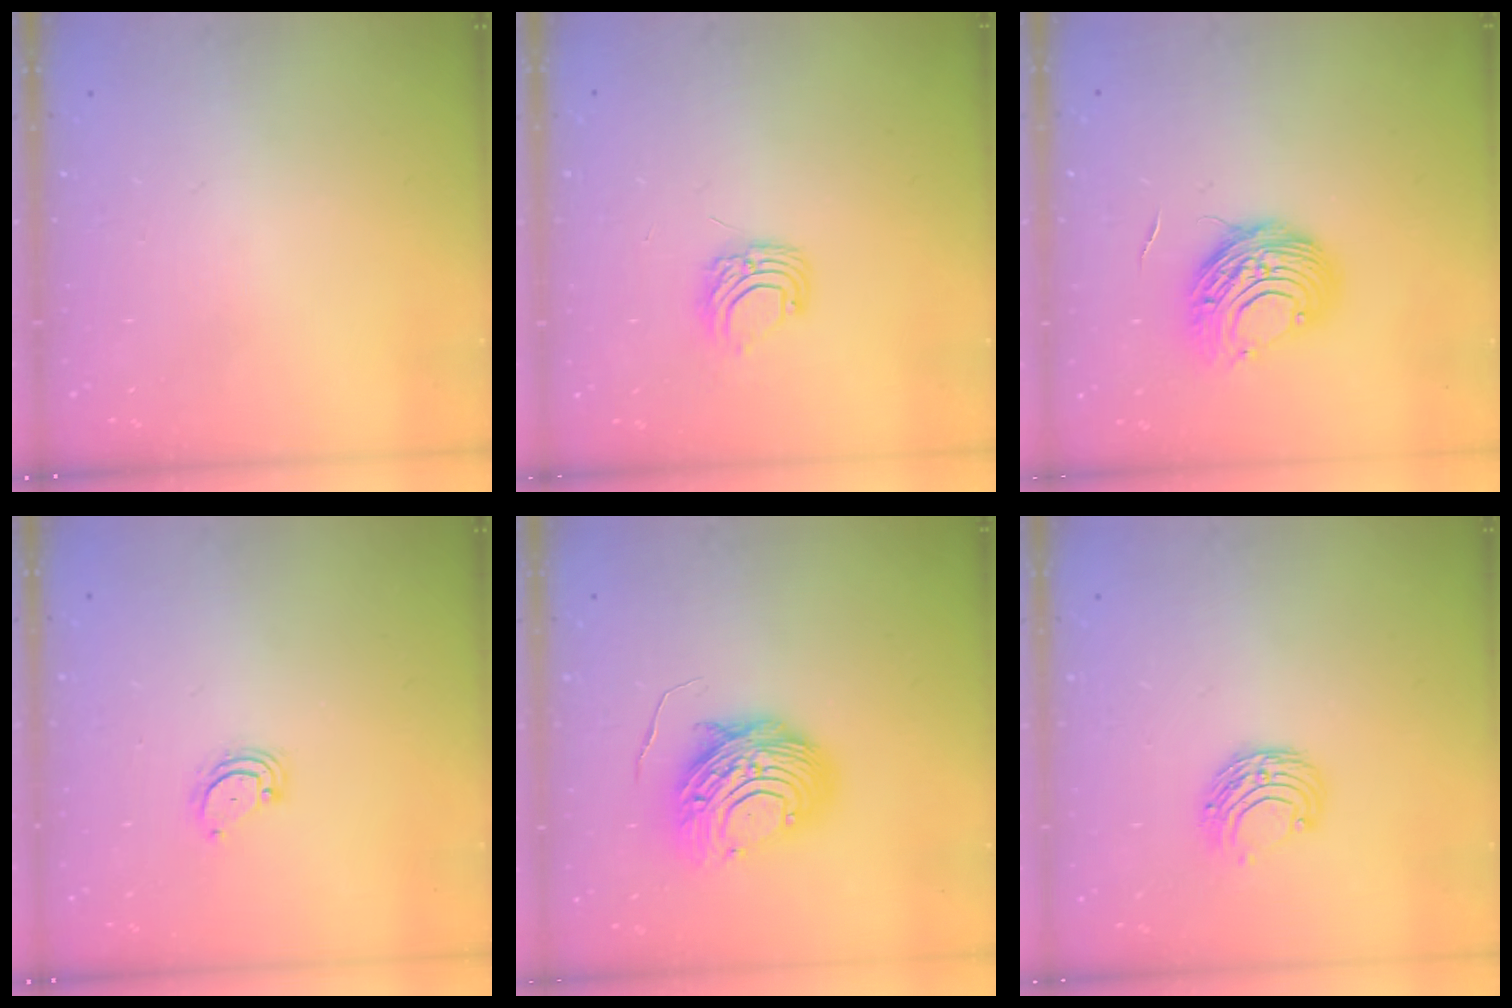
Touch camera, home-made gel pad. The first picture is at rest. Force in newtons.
{"total": 6.6, "press": 6.6, "slide": 0.5}
{"total": 9.5, "press": 9.5, "slide": 0.7}
{"total": 2.3, "press": 2.3, "slide": 0.2}
{"total": 12.8, "press": 12.7, "slide": 1.1}
{"total": 7.5, "press": 7.5, "slide": 0.7}